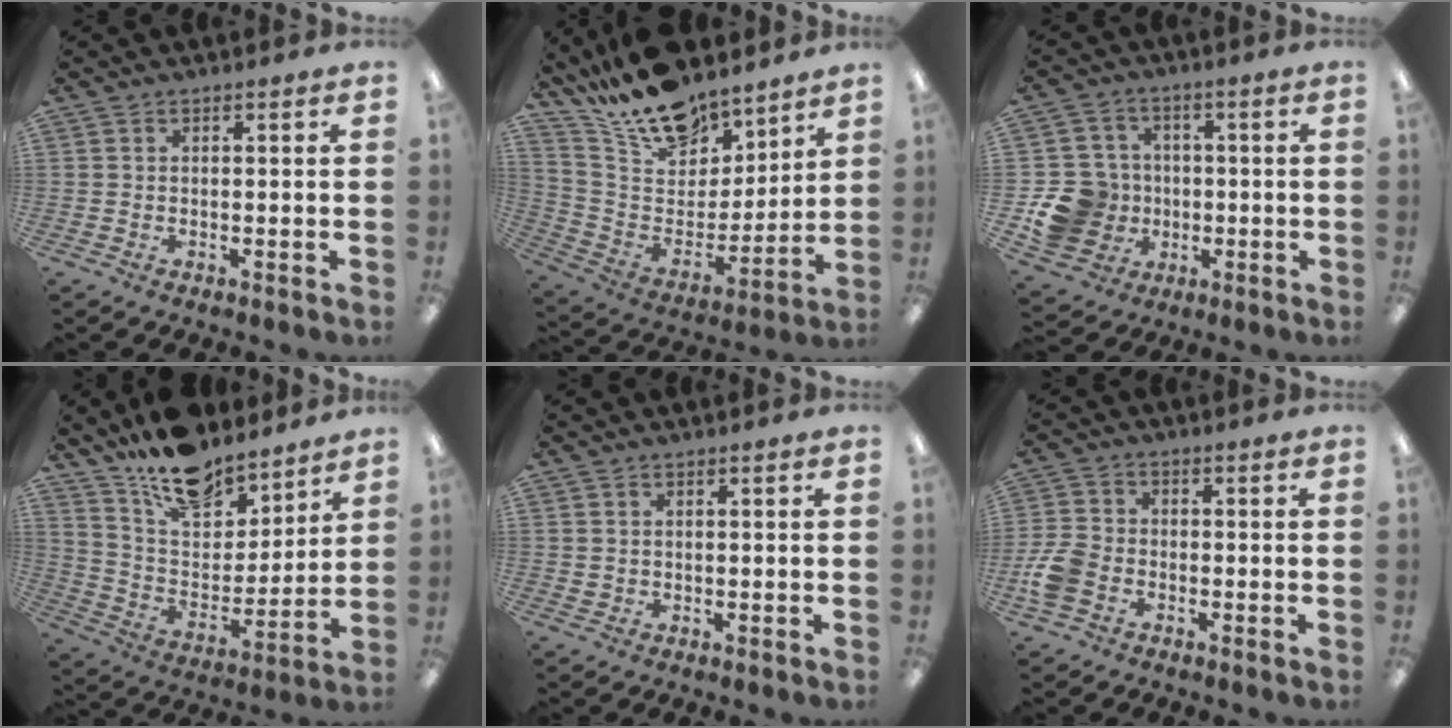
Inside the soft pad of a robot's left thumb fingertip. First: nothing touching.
{"total": 19.0, "force": [16.1, 7.7, 6.5], "torque": [-0.146, -0.110, 0.293]}
{"total": 12.5, "force": [-2.6, 11.5, 4.0], "torque": [-0.078, 0.030, -0.031]}
{"total": 16.3, "force": [13.2, 7.3, 6.0], "torque": [-0.120, -0.089, 0.242]}
{"total": 1.0, "force": [0.5, 0.9, 0.0], "torque": [-0.001, 0.004, 0.009]}
{"total": 6.7, "force": [-2.4, 4.9, 3.8], "torque": [-0.077, 0.018, -0.042]}